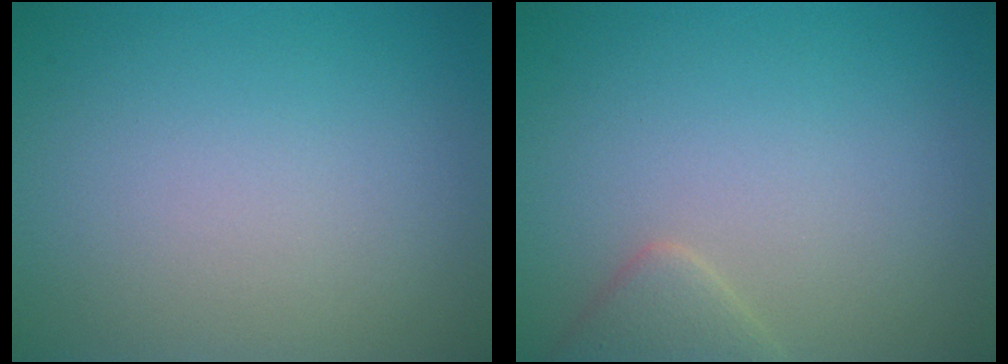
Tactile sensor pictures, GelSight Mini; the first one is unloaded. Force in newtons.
{"total": 1.8, "press": 1.8, "slide": 0.2}